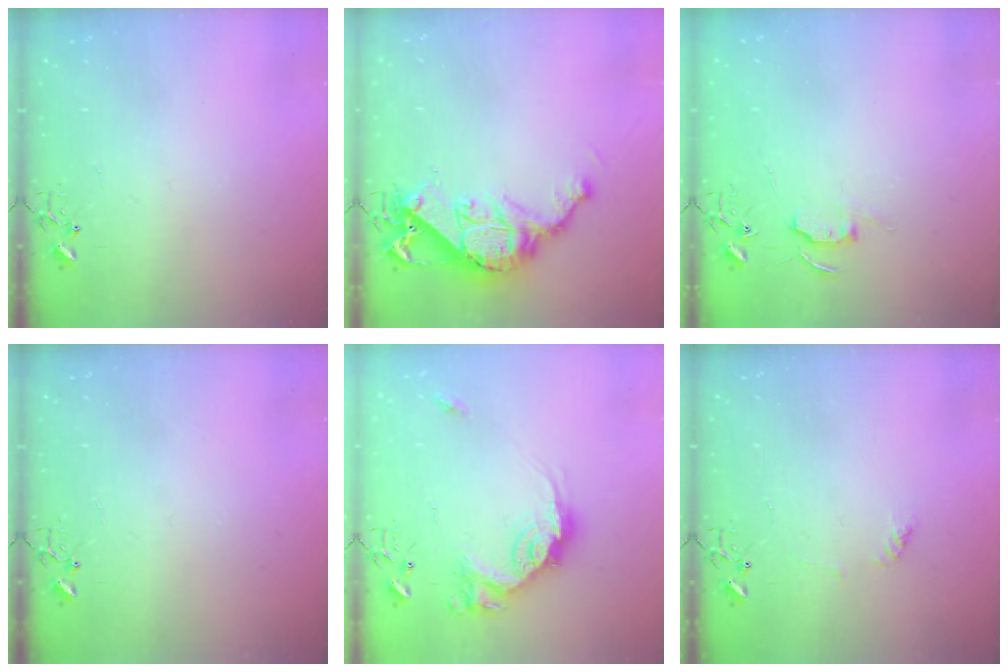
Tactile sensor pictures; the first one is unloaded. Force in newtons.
{"total": 14.9, "press": 14.8, "slide": 1.0}
{"total": 5.7, "press": 5.7, "slide": 0.6}
{"total": 0.0}
{"total": 16.6, "press": 16.6, "slide": 0.9}
{"total": 3.7, "press": 3.7, "slide": 0.5}